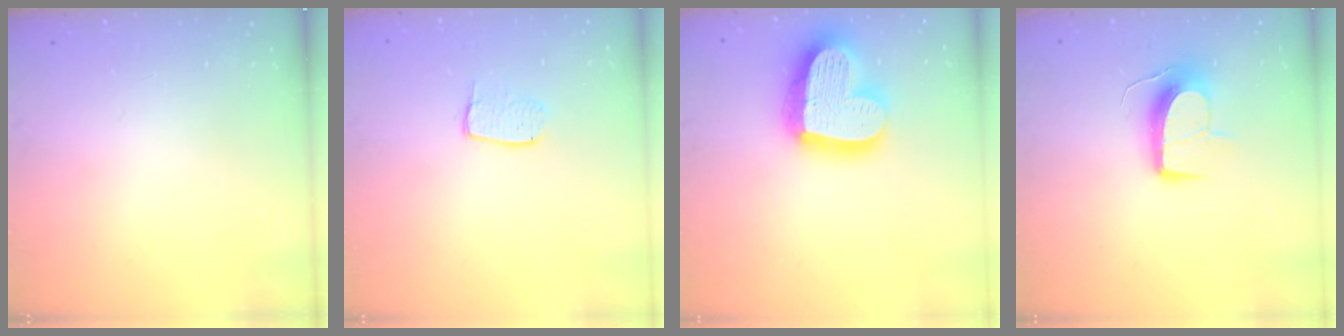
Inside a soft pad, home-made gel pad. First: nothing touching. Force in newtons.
{"total": 6.7, "press": 6.7, "slide": 0.4}
{"total": 24.3, "press": 24.2, "slide": 2.4}
{"total": 11.6, "press": 11.6, "slide": 0.1}